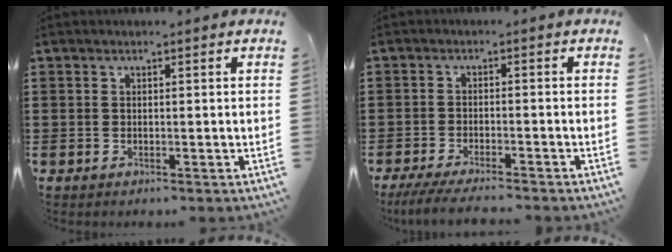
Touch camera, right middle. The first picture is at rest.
{"total": 3.7, "force": [-3.3, 0.0, 1.6], "torque": [-0.041, -0.013, -0.068]}